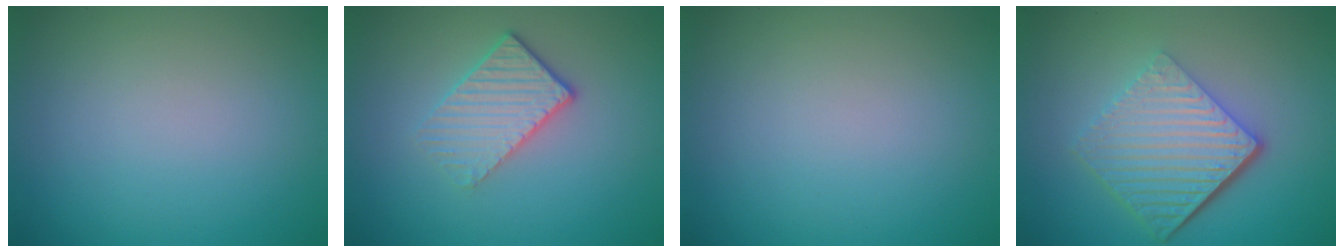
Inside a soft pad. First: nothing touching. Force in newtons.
{"total": 3.1, "press": 2.7, "slide": 1.7}
{"total": 0.0}
{"total": 7.0, "press": 4.5, "slide": 5.3}